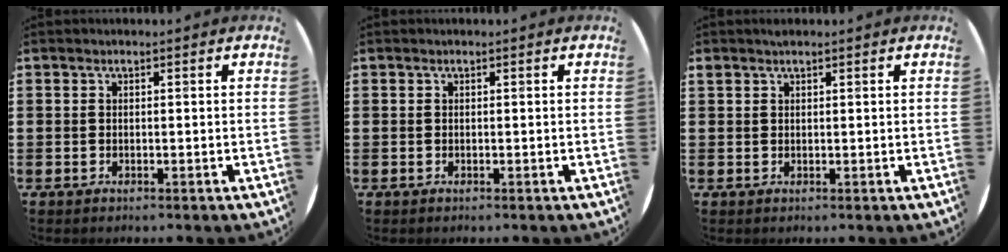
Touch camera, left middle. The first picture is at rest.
{"total": 0.0}
{"total": 0.6, "force": [0.6, 0.1, 0.0], "torque": [0.000, 0.001, 0.011]}